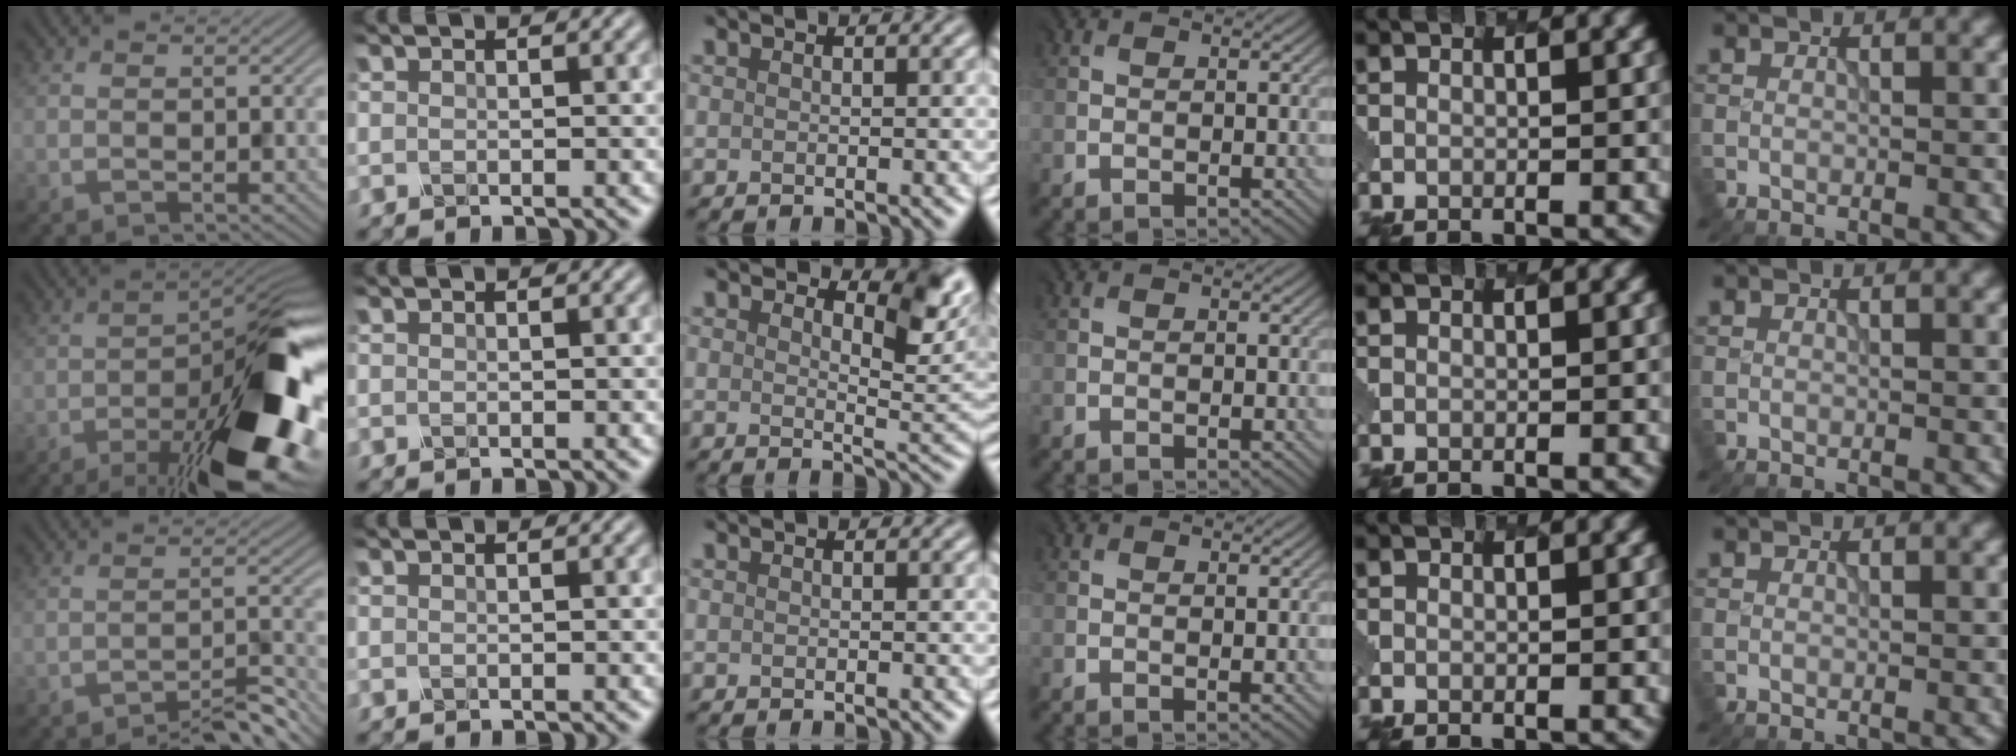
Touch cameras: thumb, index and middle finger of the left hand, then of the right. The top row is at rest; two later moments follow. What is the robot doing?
{"motion": "dispense", "object": "toothpaste"}